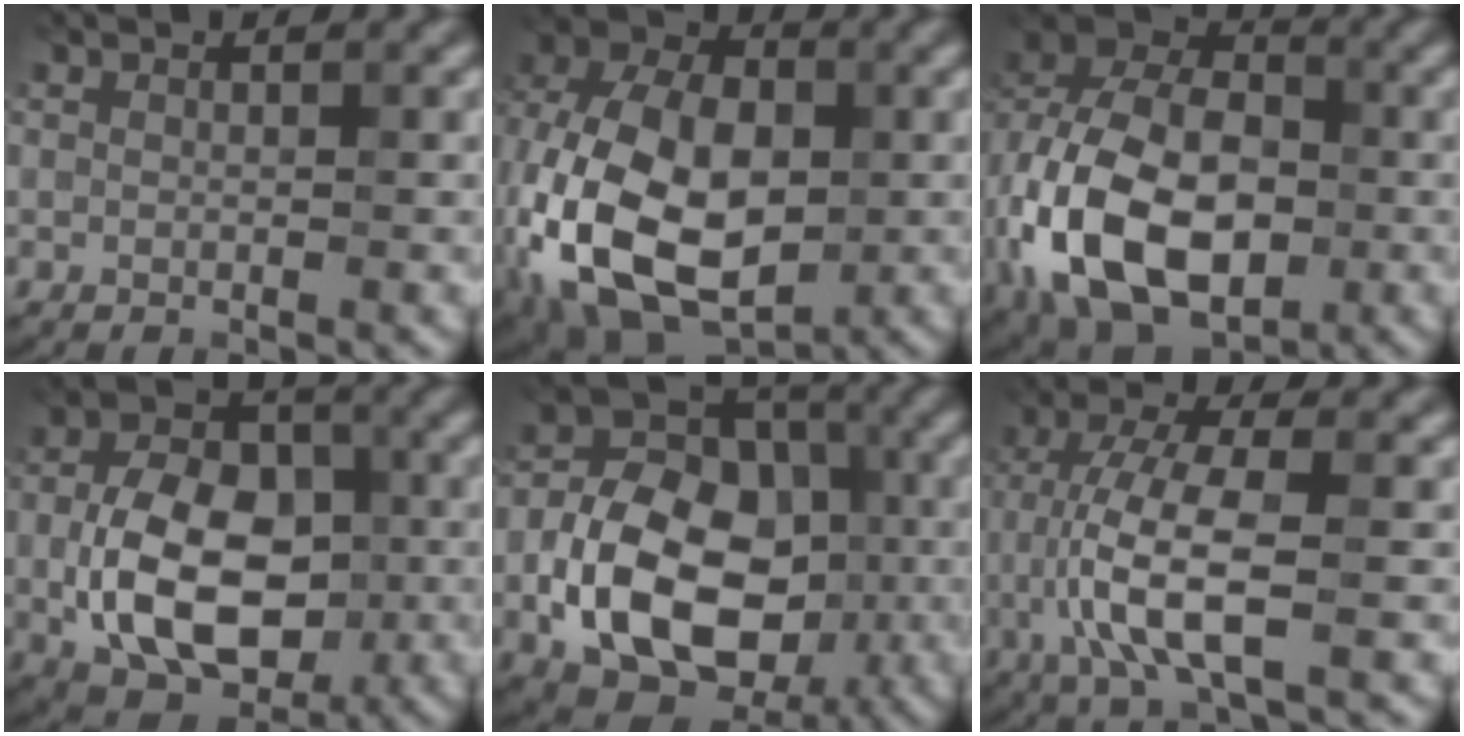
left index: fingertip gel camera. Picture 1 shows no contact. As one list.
[{"total": 15.2, "force": [-3.9, 9.6, 11.2], "torque": [-0.233, -0.001, -0.084]}, {"total": 15.5, "force": [-4.4, 9.8, 11.1], "torque": [-0.228, -0.006, -0.097]}, {"total": 10.5, "force": [-1.4, 7.0, 7.7], "torque": [-0.149, -0.007, -0.022]}, {"total": 12.8, "force": [-3.6, 8.7, 8.6], "torque": [-0.157, -0.011, -0.071]}, {"total": 7.2, "force": [-1.6, 2.1, 6.7], "torque": [-0.144, 0.008, -0.033]}]